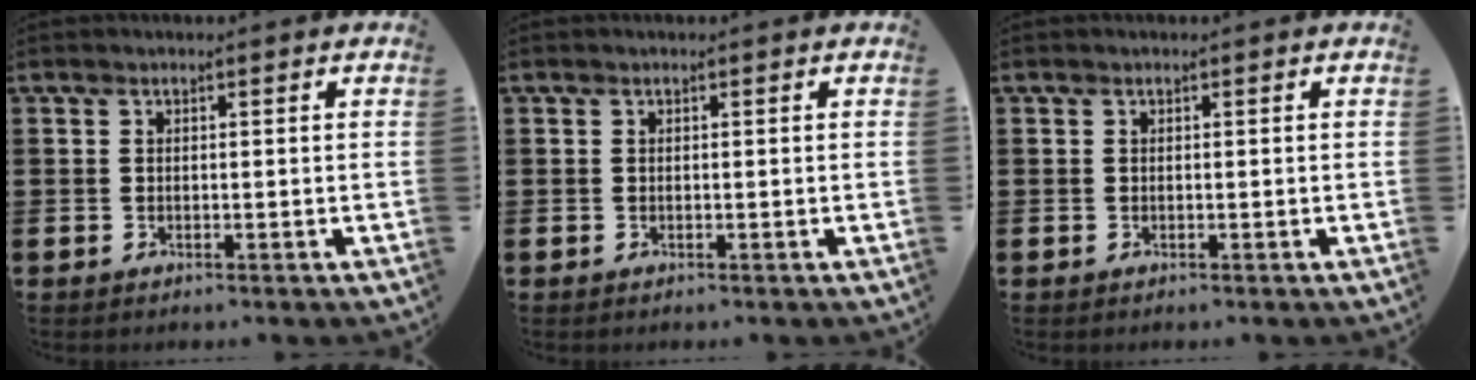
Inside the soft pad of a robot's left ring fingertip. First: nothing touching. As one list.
[{"total": 0.0}, {"total": 0.0}]